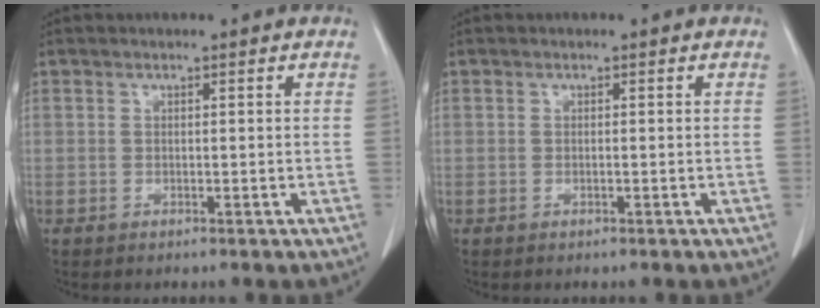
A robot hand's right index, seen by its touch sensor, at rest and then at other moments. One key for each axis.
{"total": 0.0}